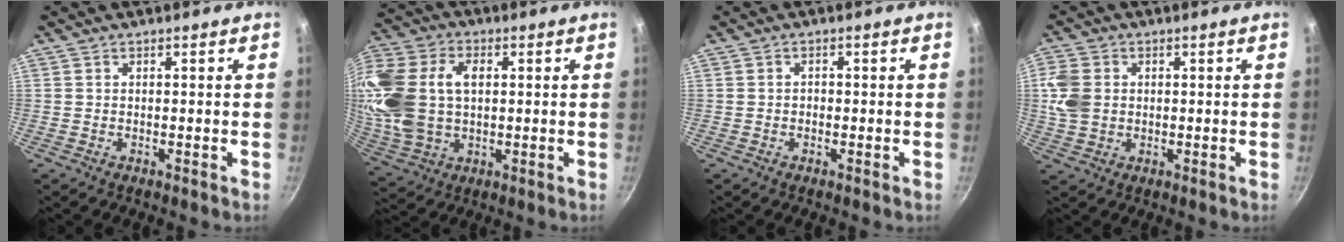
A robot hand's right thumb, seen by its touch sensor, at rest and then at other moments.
{"total": 23.1, "force": [2.7, 15.4, 17.1], "torque": [-0.417, 0.021, 0.061]}
{"total": 0.8, "force": [-0.2, 0.7, 0.4], "torque": [0.000, 0.003, -0.007]}
{"total": 7.1, "force": [0.6, 5.5, 4.4], "torque": [-0.096, 0.005, 0.013]}